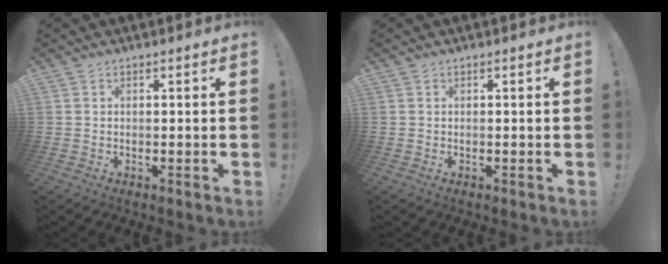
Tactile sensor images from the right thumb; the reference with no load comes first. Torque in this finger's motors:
{"motor_torque": [0.00, 0.00, -0.01, -0.01, 0.00]}